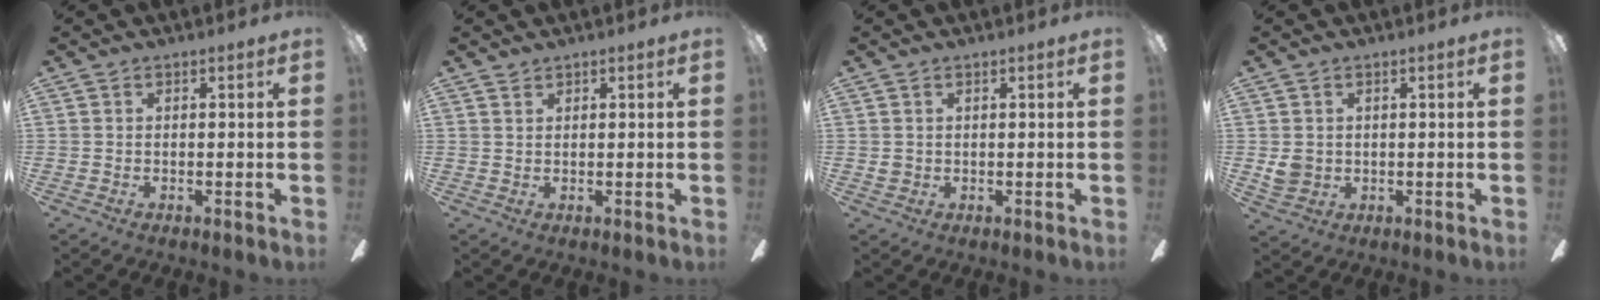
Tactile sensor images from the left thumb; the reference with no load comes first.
{"total": 0.8, "force": [0.8, 0.4, 0.0], "torque": [0.000, -0.001, 0.015]}
{"total": 1.1, "force": [0.5, 1.0, 0.1], "torque": [-0.004, 0.001, 0.010]}
{"total": 3.6, "force": [1.0, 3.3, 1.3], "torque": [-0.020, 0.002, 0.021]}